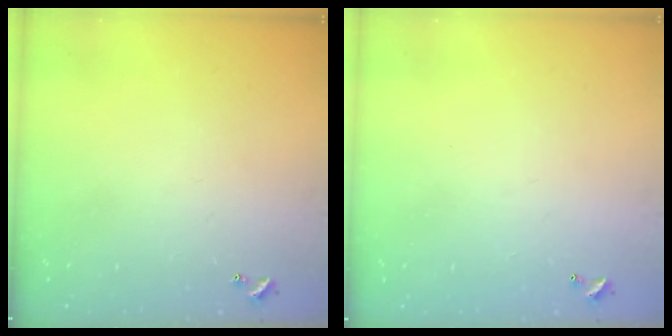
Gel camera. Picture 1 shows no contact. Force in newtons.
{"total": 2.8, "press": 2.8, "slide": 0.1}